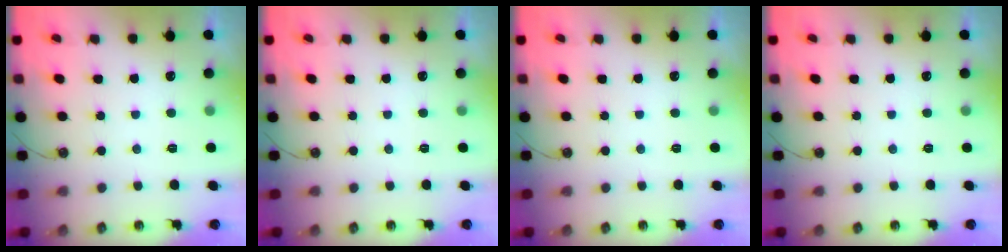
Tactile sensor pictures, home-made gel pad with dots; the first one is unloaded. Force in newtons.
{"total": 0.0}
{"total": 0.0}
{"total": 0.0}